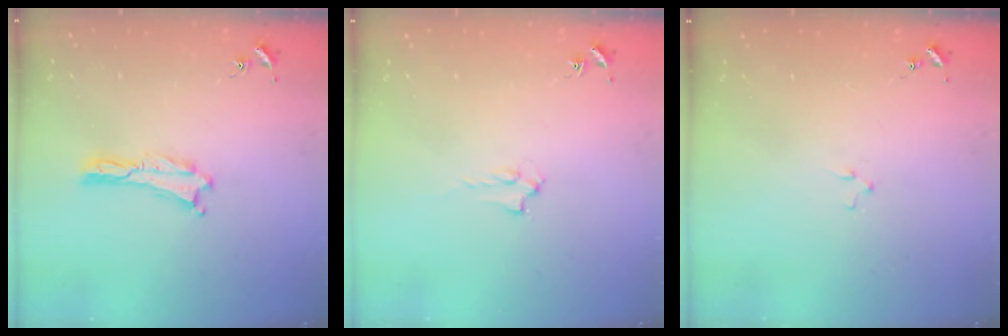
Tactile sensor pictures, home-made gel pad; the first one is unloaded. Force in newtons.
{"total": 1.4, "press": 1.4, "slide": 0.2}
{"total": 0.7, "press": 0.7, "slide": 0.2}